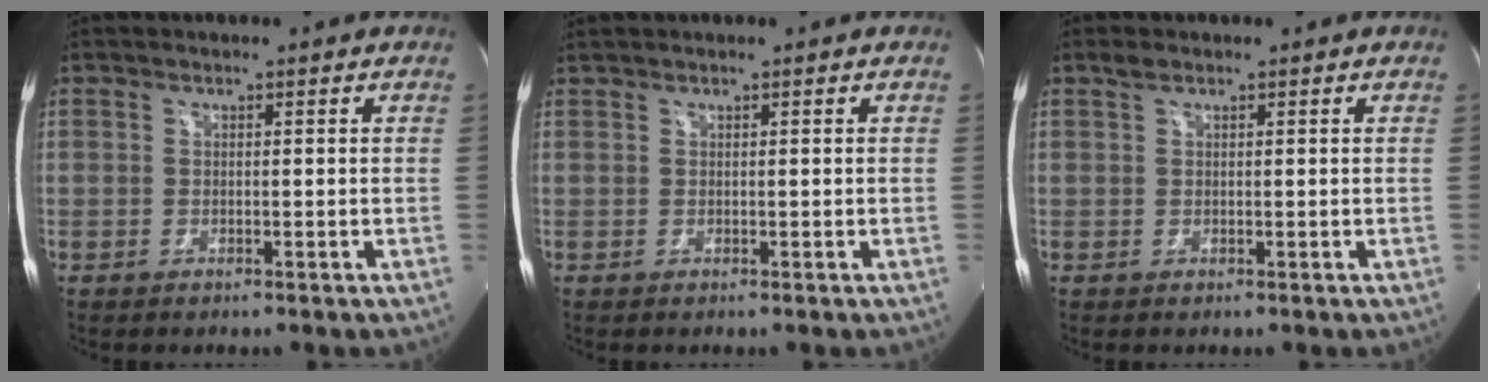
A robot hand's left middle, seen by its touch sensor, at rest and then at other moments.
{"total": 1.0, "force": [0.9, -0.2, 0.5], "torque": [-0.023, 0.019, 0.025]}
{"total": 1.0, "force": [0.8, 0.3, 0.5], "torque": [-0.014, 0.009, 0.017]}